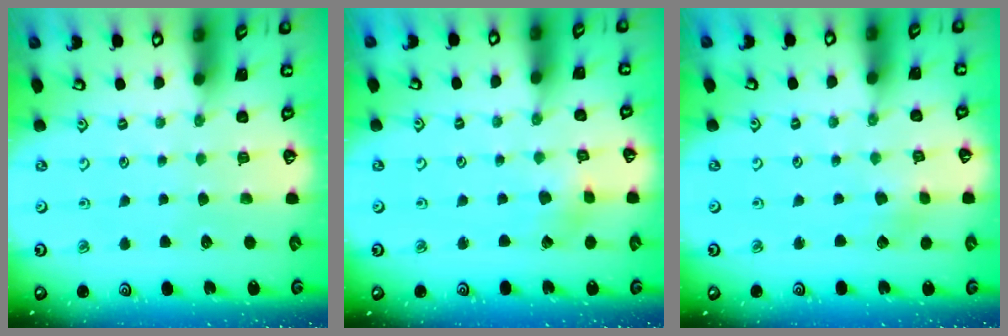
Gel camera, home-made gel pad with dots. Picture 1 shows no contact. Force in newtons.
{"total": 2.2, "press": 2.2, "slide": 0.2}
{"total": 1.3, "press": 1.3, "slide": 0.1}